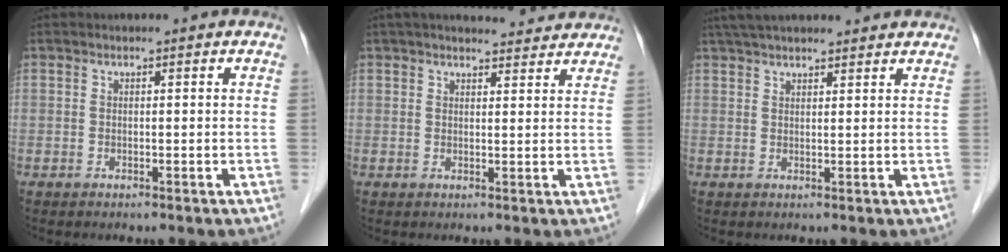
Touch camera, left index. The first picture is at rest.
{"total": 10.7, "force": [9.9, 2.1, 3.5], "torque": [-0.042, 0.021, 0.123]}
{"total": 11.9, "force": [10.5, 2.6, 5.0], "torque": [-0.074, 0.048, 0.152]}